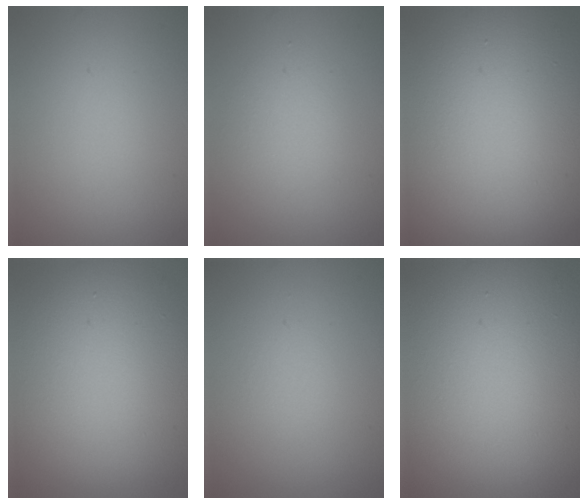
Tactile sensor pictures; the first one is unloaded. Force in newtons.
{"total": 2.4, "press": 2.4, "slide": 0.3}
{"total": 19.2, "press": 19.2, "slide": 0.7}
{"total": 13.4, "press": 13.4, "slide": 1.0}
{"total": 0.0}
{"total": 17.8, "press": 17.7, "slide": 1.1}